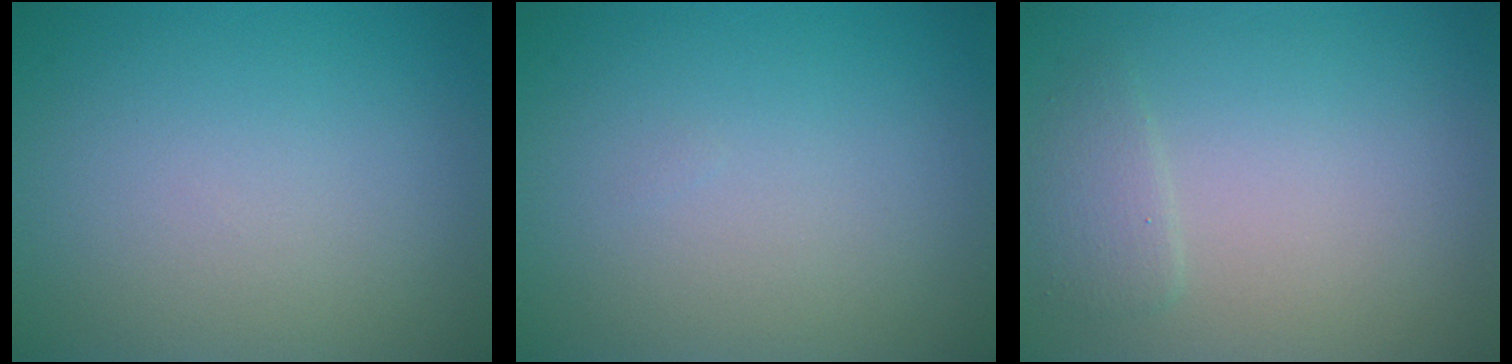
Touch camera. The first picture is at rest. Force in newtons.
{"total": 0.0}
{"total": 1.4, "press": 1.4, "slide": 0.1}